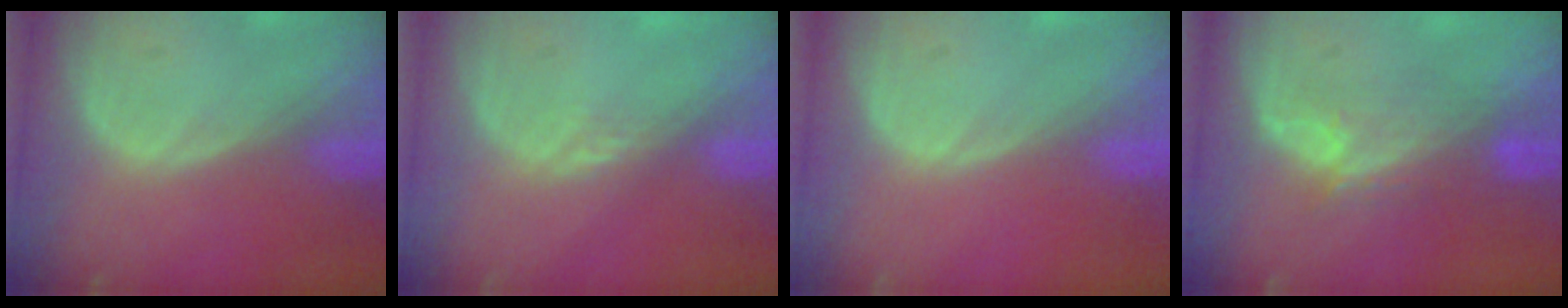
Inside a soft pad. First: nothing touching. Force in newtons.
{"total": 1.5, "press": 1.3, "slide": 0.8}
{"total": 0.0}
{"total": 5.2, "press": 5.0, "slide": 1.4}